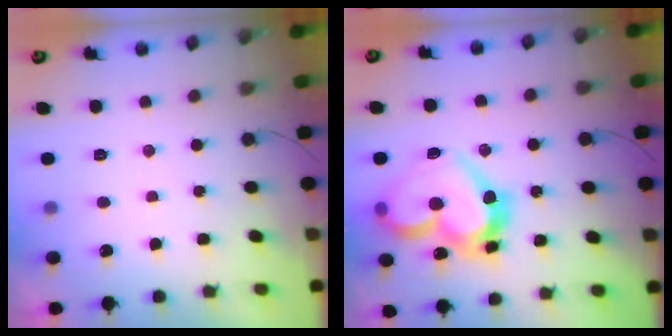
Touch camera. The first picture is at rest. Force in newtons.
{"total": 21.2, "press": 21.1, "slide": 2.6}